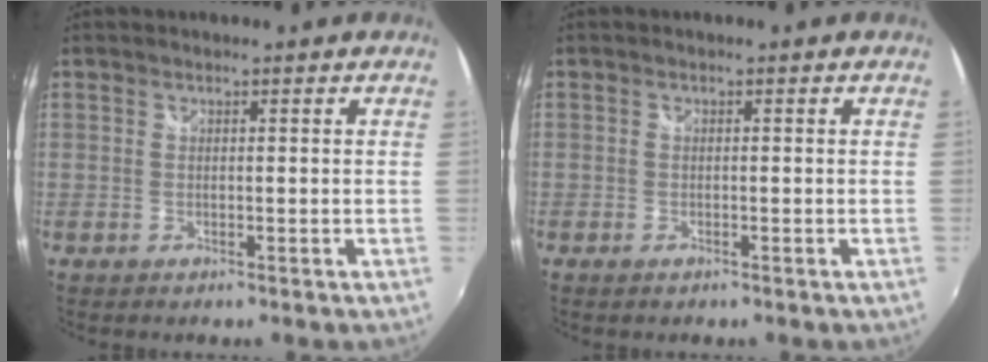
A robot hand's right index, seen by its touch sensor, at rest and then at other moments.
{"total": 0.9, "force": [-0.7, 0.5, 0.4], "torque": [-0.008, -0.003, -0.014]}